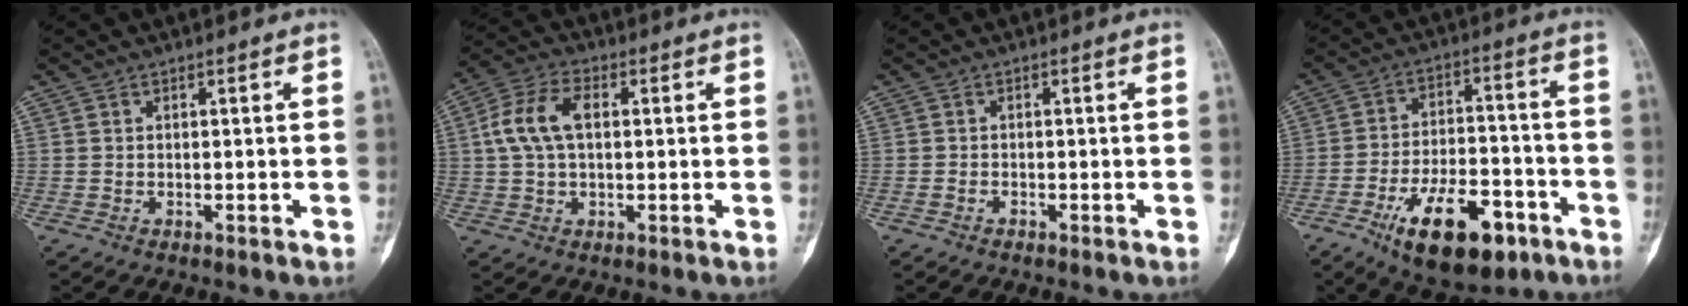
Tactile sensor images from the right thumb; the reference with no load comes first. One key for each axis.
{"total": 8.9, "fx": 1.2, "fy": 5.3, "fz": 7.1, "tx": -0.146, "ty": 0.023, "tz": 0.022}
{"total": 0.7, "fx": -0.5, "fy": 0.5, "fz": 0.2, "tx": -0.004, "ty": 0.003, "tz": -0.010}
{"total": 17.1, "fx": -8.9, "fy": 8.0, "fz": 12.3, "tx": -0.177, "ty": 0.049, "tz": -0.134}